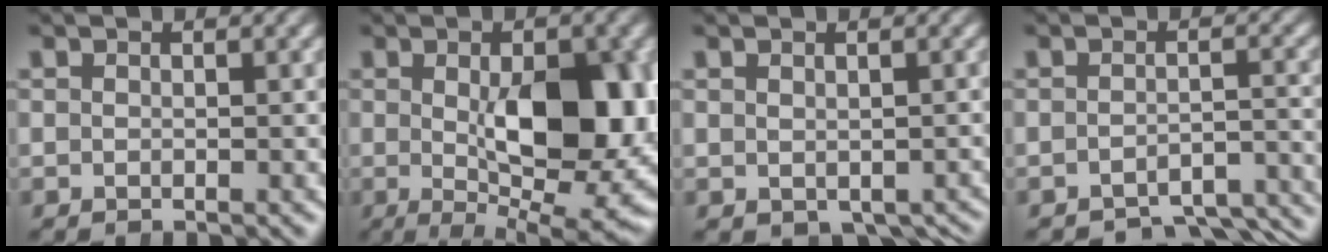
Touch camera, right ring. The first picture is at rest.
{"total": 11.8, "force": [-0.2, 4.3, 11.0], "torque": [-0.146, -0.022, 0.012]}
{"total": 2.6, "force": [-2.0, 1.2, 1.0], "torque": [-0.002, -0.016, -0.014]}
{"total": 7.6, "force": [-7.0, 1.9, 2.2], "torque": [-0.013, -0.020, -0.101]}